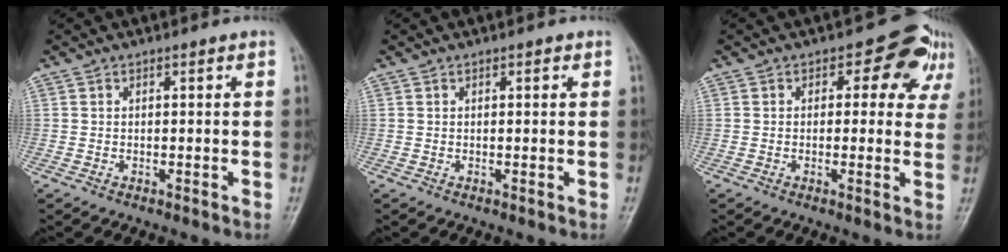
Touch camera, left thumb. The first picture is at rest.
{"total": 0.9, "force": [0.4, 0.4, 0.8], "torque": [-0.007, 0.002, 0.002]}
{"total": 6.9, "force": [2.7, 4.4, 4.6], "torque": [-0.006, -0.001, 0.020]}